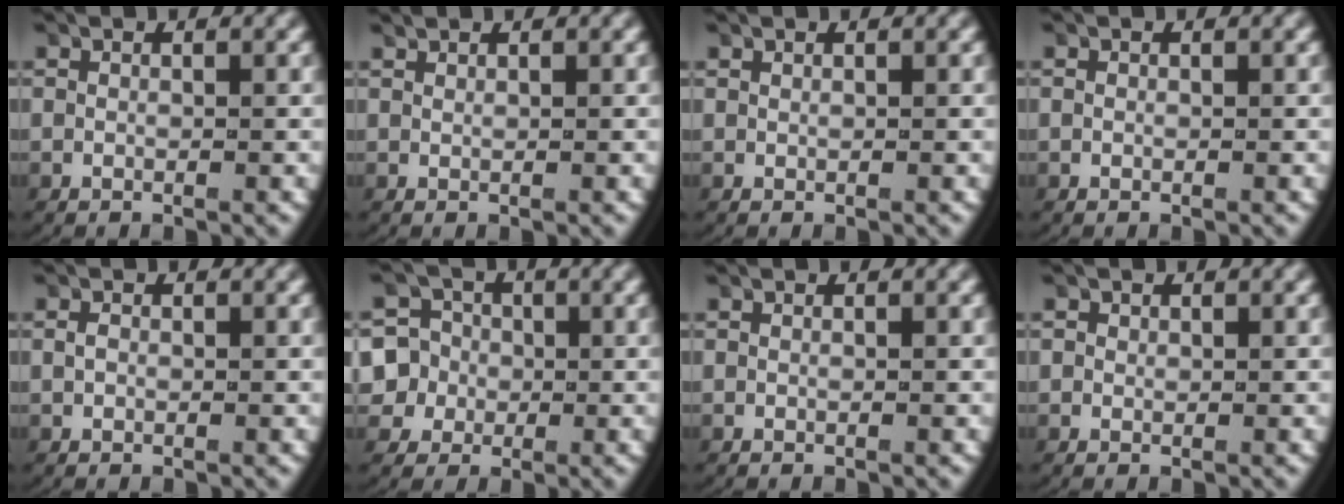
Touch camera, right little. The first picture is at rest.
{"total": 0.6, "force": [0.6, -0.1, 0.0], "torque": [-0.001, 0.002, 0.013]}
{"total": 0.0}
{"total": 0.0}
{"total": 0.6, "force": [-0.1, 0.5, 0.4], "torque": [-0.015, -0.001, 0.000]}
{"total": 9.6, "force": [-1.2, 9.1, 2.7], "torque": [-0.092, -0.032, -0.025]}
{"total": 0.0}
{"total": 0.6, "force": [0.2, 0.6, 0.1], "torque": [-0.006, -0.005, 0.008]}